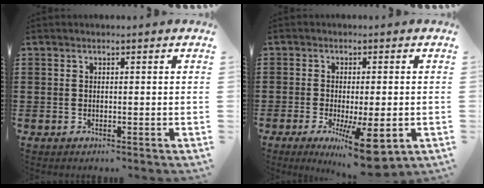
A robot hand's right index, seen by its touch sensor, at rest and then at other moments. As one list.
[{"total": 8.2, "force": [-3.3, 1.7, 7.3], "torque": [-0.137, -0.014, -0.054]}]